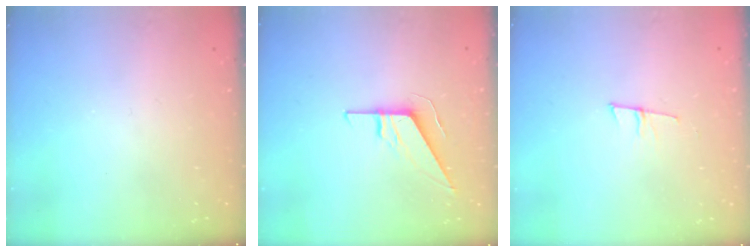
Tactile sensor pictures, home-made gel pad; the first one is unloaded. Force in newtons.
{"total": 9.2, "press": 9.1, "slide": 0.9}
{"total": 6.3, "press": 5.6, "slide": 2.9}